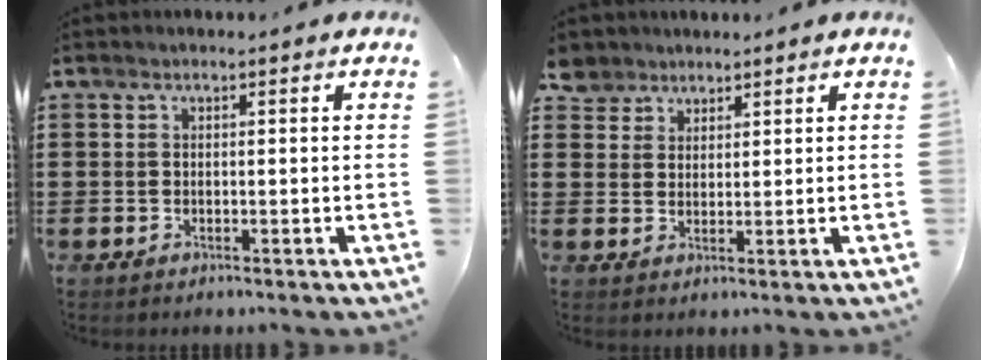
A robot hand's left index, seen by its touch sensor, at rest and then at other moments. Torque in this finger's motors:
{"motor_torque": [0.12, -0.12, 0.00, -0.01]}